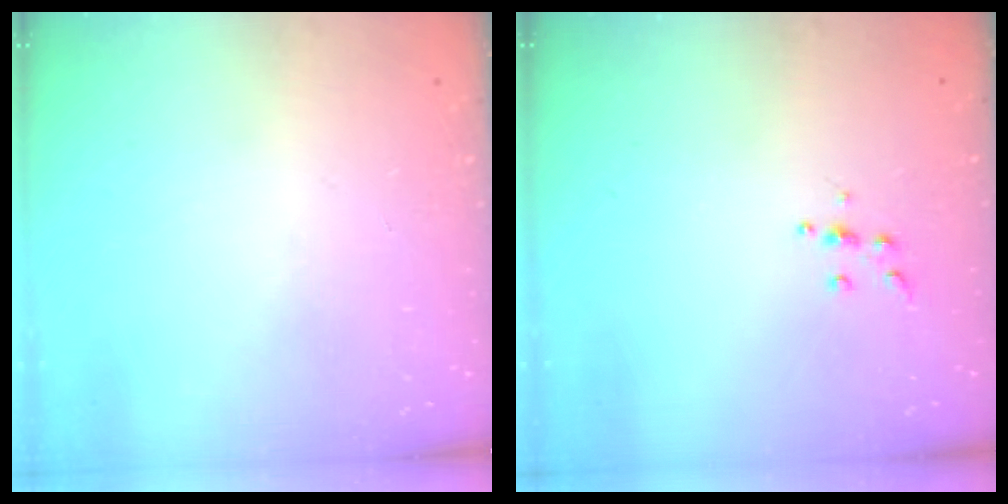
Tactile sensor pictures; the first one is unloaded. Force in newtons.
{"total": 4.8, "press": 4.8, "slide": 0.6}